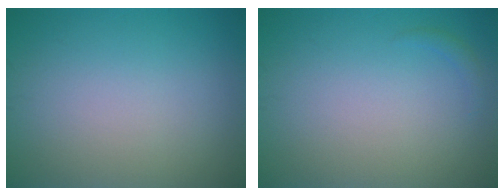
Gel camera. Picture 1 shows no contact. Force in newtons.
{"total": 0.7, "press": 0.7, "slide": 0.1}